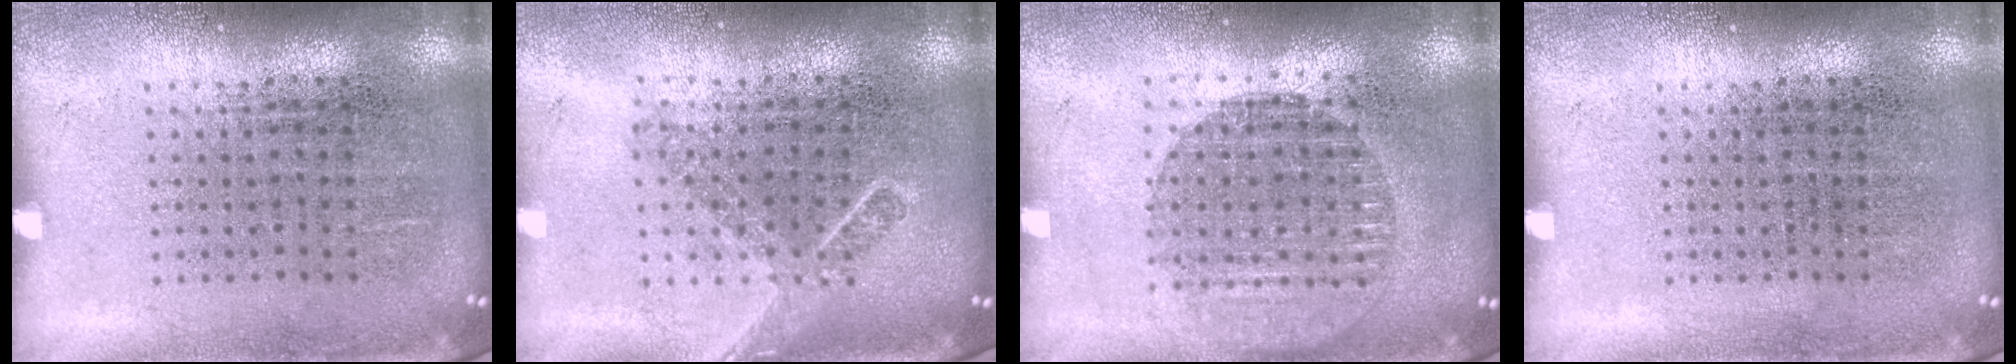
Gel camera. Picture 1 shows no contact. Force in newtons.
{"total": 1.8, "press": 1.4, "slide": 1.2}
{"total": 1.5, "press": 1.3, "slide": 0.7}
{"total": 0.0}